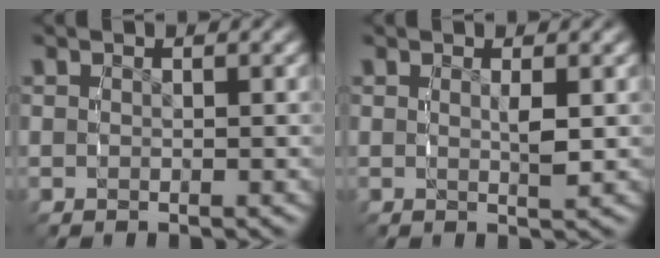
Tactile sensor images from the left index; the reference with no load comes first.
{"total": 1.3, "force": [0.4, -0.4, 1.1], "torque": [-0.025, -0.014, 0.012]}